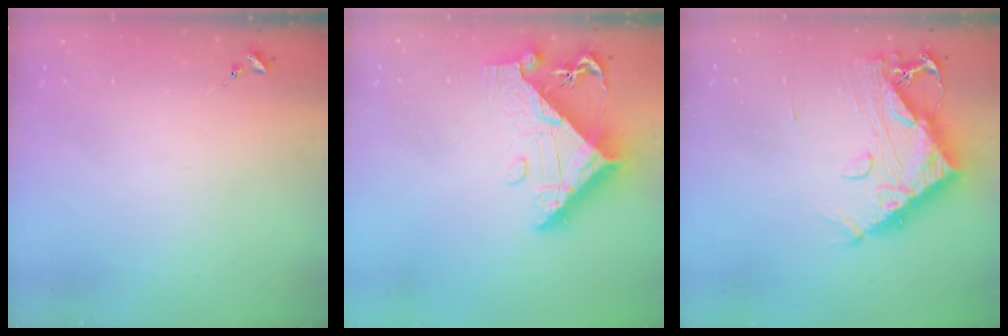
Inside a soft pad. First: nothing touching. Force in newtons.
{"total": 12.6, "press": 12.5, "slide": 1.3}
{"total": 13.4, "press": 13.3, "slide": 1.5}